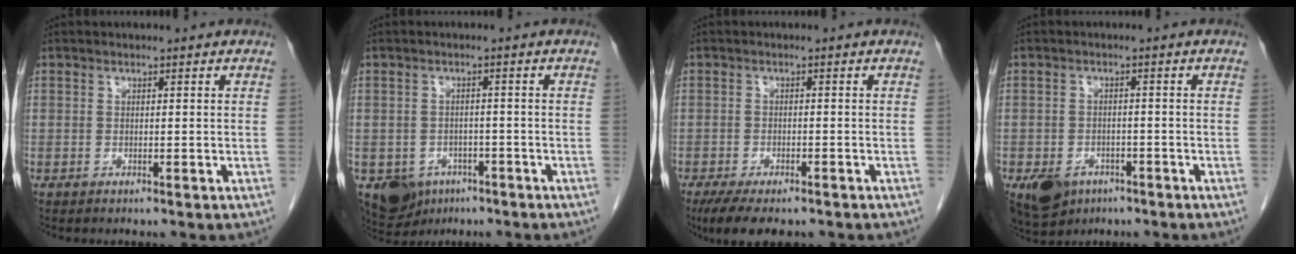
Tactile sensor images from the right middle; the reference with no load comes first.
{"total": 8.8, "force": [-4.8, 6.9, 2.8], "torque": [-0.062, 0.002, -0.062]}
{"total": 7.8, "force": [-5.9, 2.8, 4.3], "torque": [-0.062, -0.010, -0.087]}
{"total": 6.8, "force": [-4.1, 4.6, 2.9], "torque": [-0.050, -0.001, -0.058]}